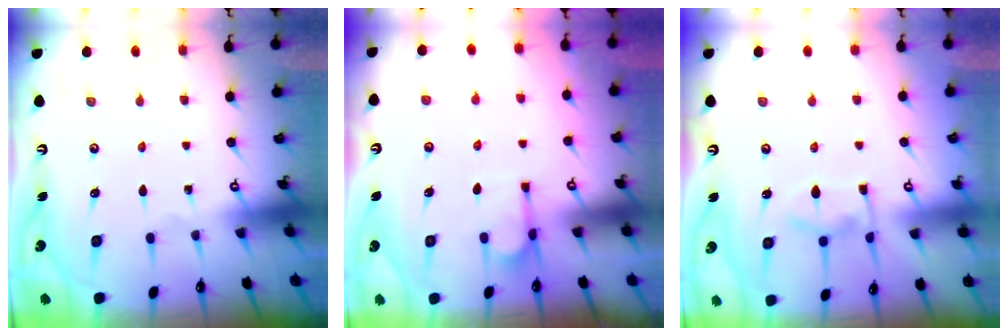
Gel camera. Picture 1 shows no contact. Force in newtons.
{"total": 2.2, "press": 1.8, "slide": 1.2}
{"total": 10.1, "press": 10.0, "slide": 1.2}